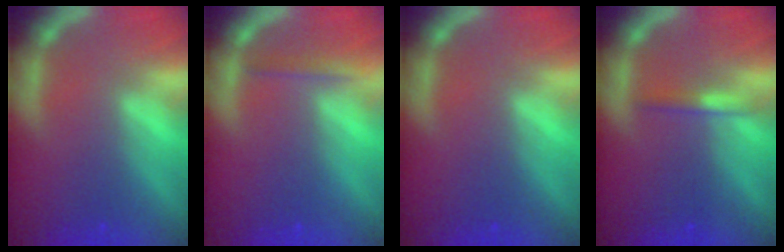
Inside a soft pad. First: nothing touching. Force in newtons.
{"total": 1.4}
{"total": 0.0}
{"total": 1.4}